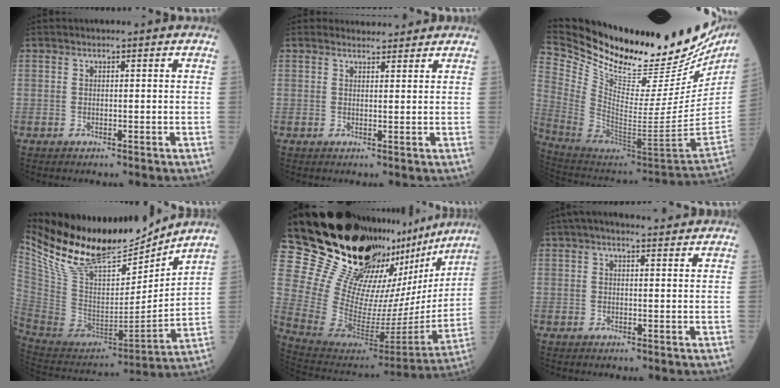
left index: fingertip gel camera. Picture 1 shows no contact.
{"total": 2.9, "force": [2.7, 0.9, 0.0], "torque": [0.001, 0.007, 0.036]}
{"total": 36.6, "force": [30.2, 7.9, 19.0], "torque": [-0.339, -0.092, 0.439]}
{"total": 26.3, "force": [22.3, 6.6, 12.4], "torque": [-0.245, -0.019, 0.381]}
{"total": 33.0, "force": [28.0, 9.0, 14.9], "torque": [-0.241, -0.088, 0.405]}
{"total": 6.2, "force": [5.2, 1.5, 3.0], "torque": [-0.048, 0.031, 0.075]}